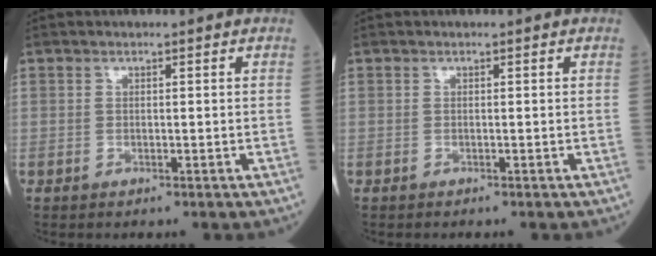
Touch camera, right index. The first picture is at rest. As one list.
[{"total": 0.0}]